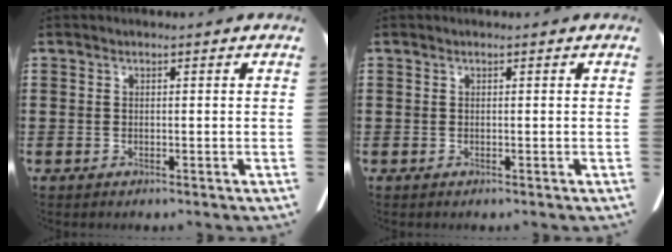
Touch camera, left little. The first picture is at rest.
{"total": 0.0}